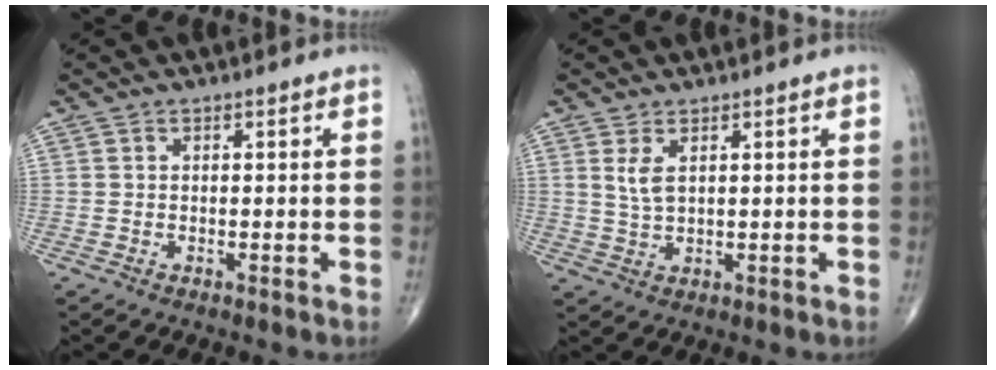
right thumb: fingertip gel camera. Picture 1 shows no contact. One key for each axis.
{"total": 3.3, "fx": 1.3, "fy": 1.3, "fz": 2.6, "tx": -0.054, "ty": -0.008, "tz": 0.033}